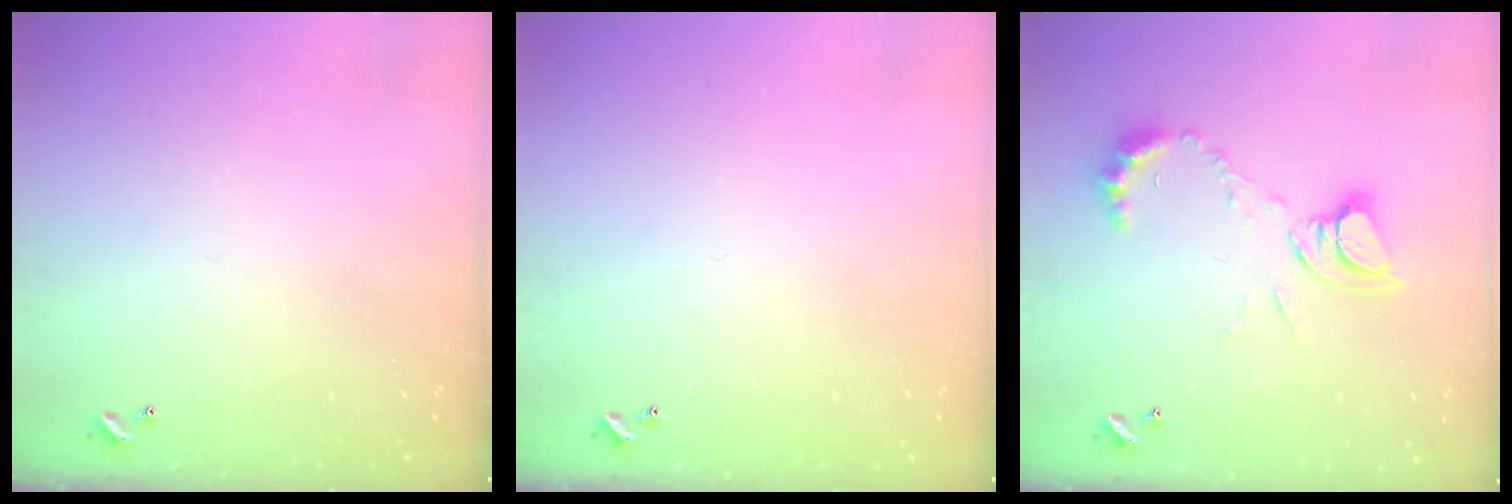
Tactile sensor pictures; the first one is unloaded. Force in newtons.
{"total": 0.0}
{"total": 10.0, "press": 10.0, "slide": 0.9}